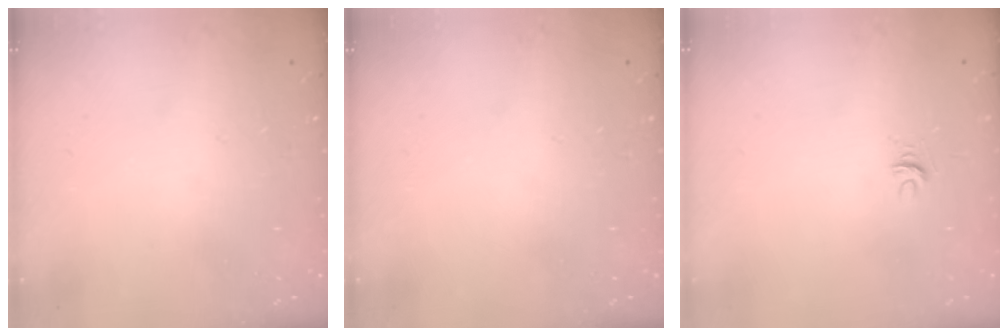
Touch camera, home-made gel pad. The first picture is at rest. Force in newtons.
{"total": 0.0}
{"total": 4.0, "press": 3.9, "slide": 0.4}